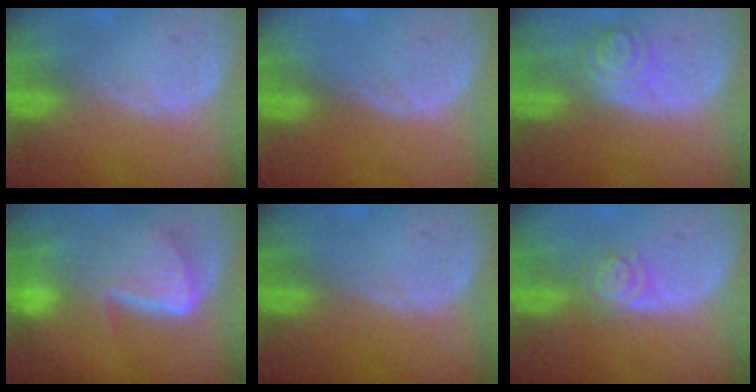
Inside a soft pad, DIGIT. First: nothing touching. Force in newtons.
{"total": 0.0}
{"total": 4.2, "press": 4.2, "slide": 0.7}
{"total": 9.2, "press": 8.0, "slide": 4.7}
{"total": 0.0}
{"total": 3.9, "press": 3.5, "slide": 1.8}